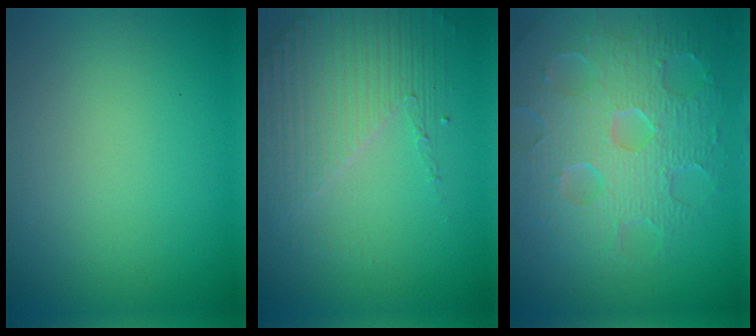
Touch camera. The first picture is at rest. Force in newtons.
{"total": 4.4, "press": 3.3, "slide": 2.9}
{"total": 8.5, "press": 6.0, "slide": 6.0}